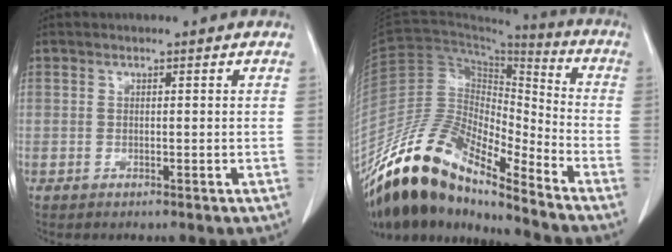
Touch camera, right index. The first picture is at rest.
{"total": 16.3, "force": [-13.3, 4.1, 8.4], "torque": [-0.155, 0.033, -0.246]}